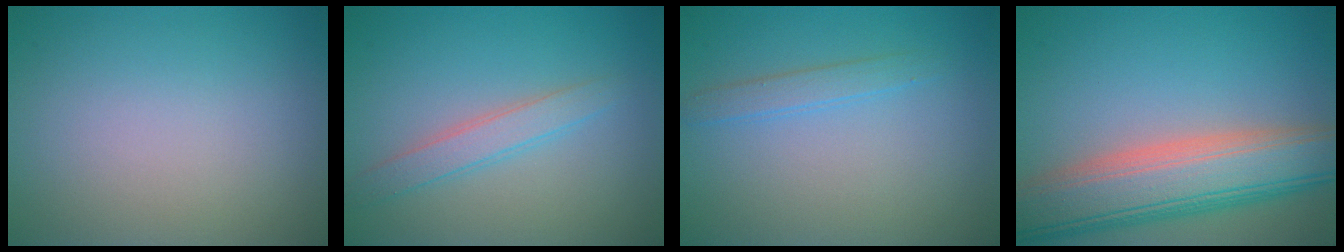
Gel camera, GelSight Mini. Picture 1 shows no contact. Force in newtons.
{"total": 2.3, "press": 2.3, "slide": 0.1}
{"total": 1.6, "press": 1.6, "slide": 0.1}
{"total": 9.6, "press": 9.6, "slide": 0.8}